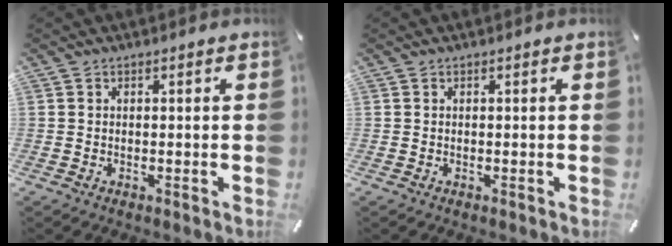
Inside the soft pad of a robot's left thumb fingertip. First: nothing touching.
{"total": 0.0}